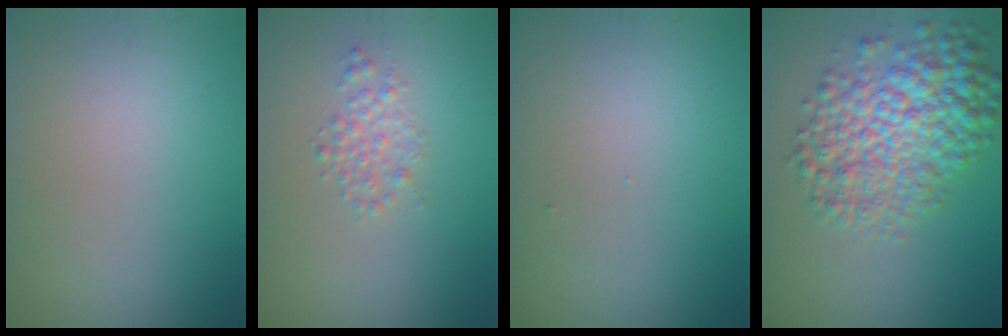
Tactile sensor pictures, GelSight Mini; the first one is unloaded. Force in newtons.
{"total": 1.6, "press": 1.6, "slide": 0.1}
{"total": 0.0}
{"total": 7.7, "press": 7.7, "slide": 0.2}